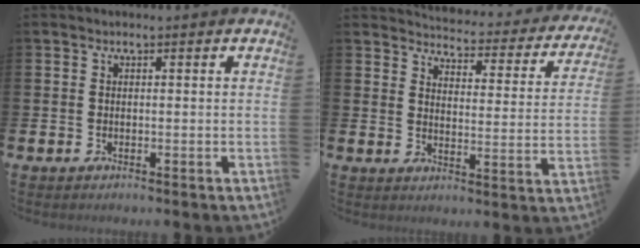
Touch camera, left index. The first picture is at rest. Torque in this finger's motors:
{"motor_torque": [0.91, -1.23, 0.08, 0.00]}